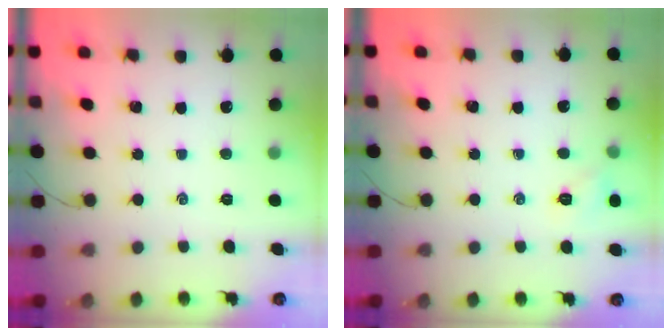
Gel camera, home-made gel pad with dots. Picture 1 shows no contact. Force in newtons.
{"total": 5.9, "press": 5.6, "slide": 1.7}